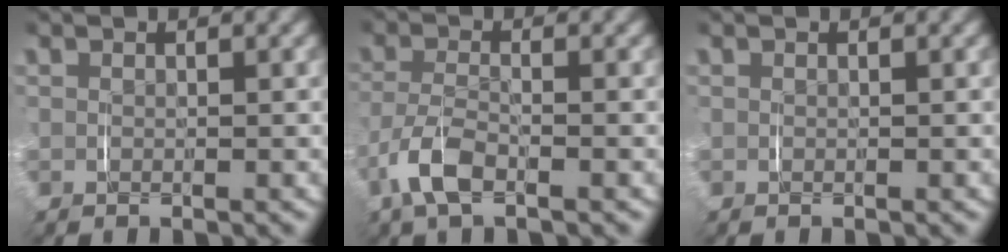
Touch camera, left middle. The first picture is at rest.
{"total": 3.1, "force": [-2.4, 0.6, 2.0], "torque": [-0.050, -0.009, -0.042]}
{"total": 0.0}